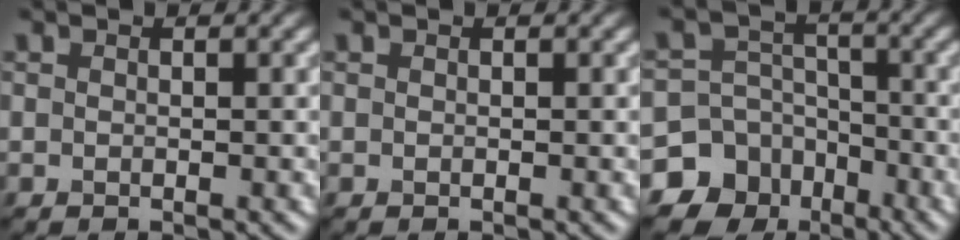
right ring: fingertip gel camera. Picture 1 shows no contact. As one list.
[{"total": 0.0}, {"total": 11.3, "force": [-6.5, 9.1, 1.4], "torque": [-0.029, -0.029, -0.126]}]